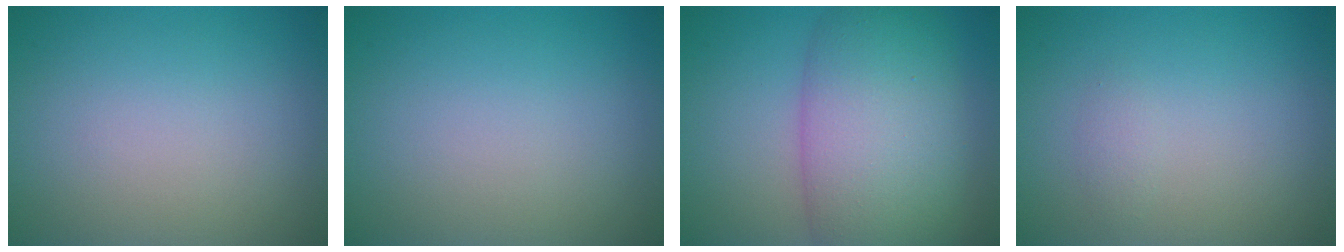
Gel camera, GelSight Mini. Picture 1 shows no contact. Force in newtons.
{"total": 0.0}
{"total": 10.6, "press": 10.6, "slide": 0.3}
{"total": 0.8, "press": 0.8, "slide": 0.0}